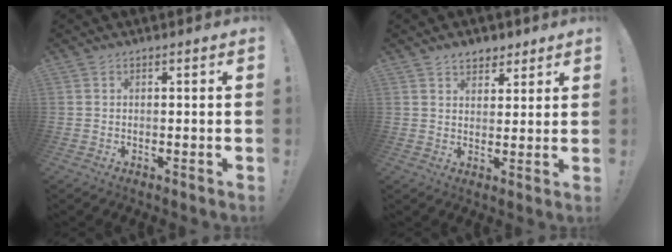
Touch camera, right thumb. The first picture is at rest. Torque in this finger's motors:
{"motor_torque": [0.00, 0.01, 0.03, -0.02, 0.00]}